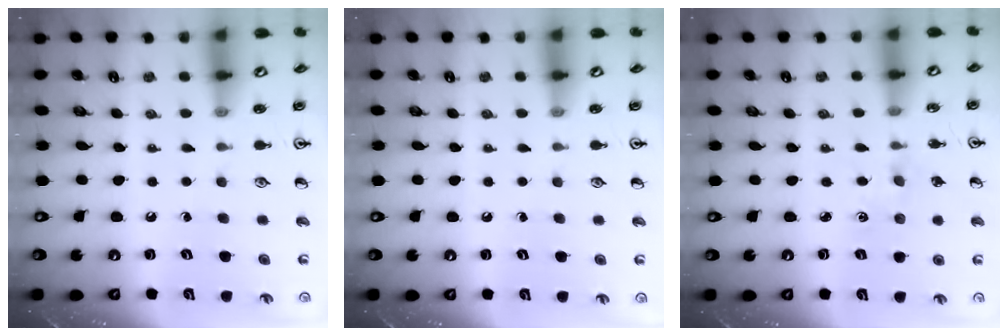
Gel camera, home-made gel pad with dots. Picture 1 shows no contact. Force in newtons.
{"total": 0.0}
{"total": 0.7, "press": 0.7, "slide": 0.1}